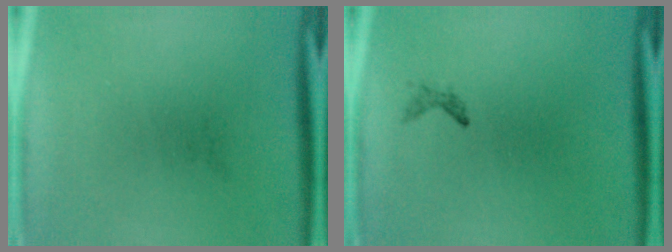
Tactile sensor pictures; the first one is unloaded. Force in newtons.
{"total": 0.7}